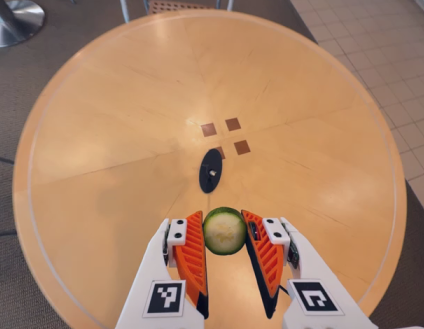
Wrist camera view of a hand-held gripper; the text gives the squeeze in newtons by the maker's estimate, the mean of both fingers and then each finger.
{"total": 6.5, "left": 6.5, "right": 6.5}